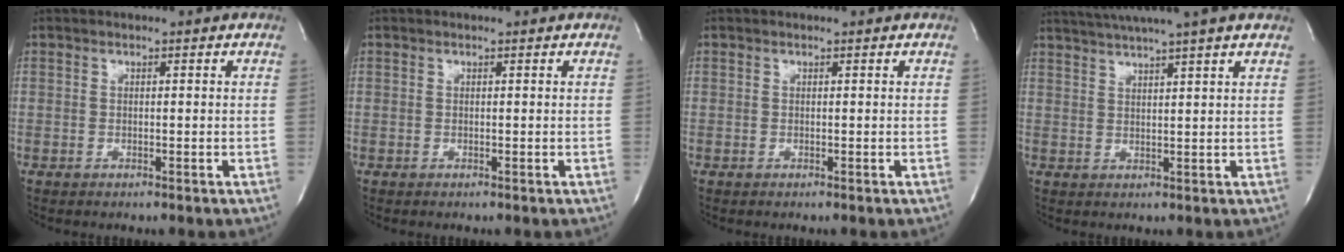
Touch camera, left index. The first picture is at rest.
{"total": 0.0}
{"total": 0.0}
{"total": 11.0, "force": [9.1, -1.1, 6.0], "torque": [-0.107, 0.021, 0.120]}